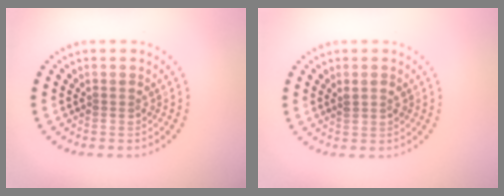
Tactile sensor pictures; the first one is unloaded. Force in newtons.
{"total": 1.2, "press": 1.2, "slide": 0.1}